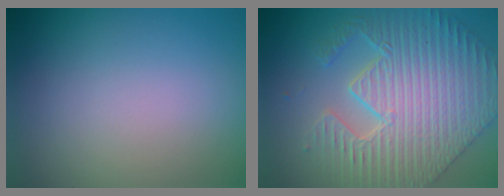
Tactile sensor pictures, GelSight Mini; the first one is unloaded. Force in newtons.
{"total": 7.3, "press": 6.0, "slide": 4.2}